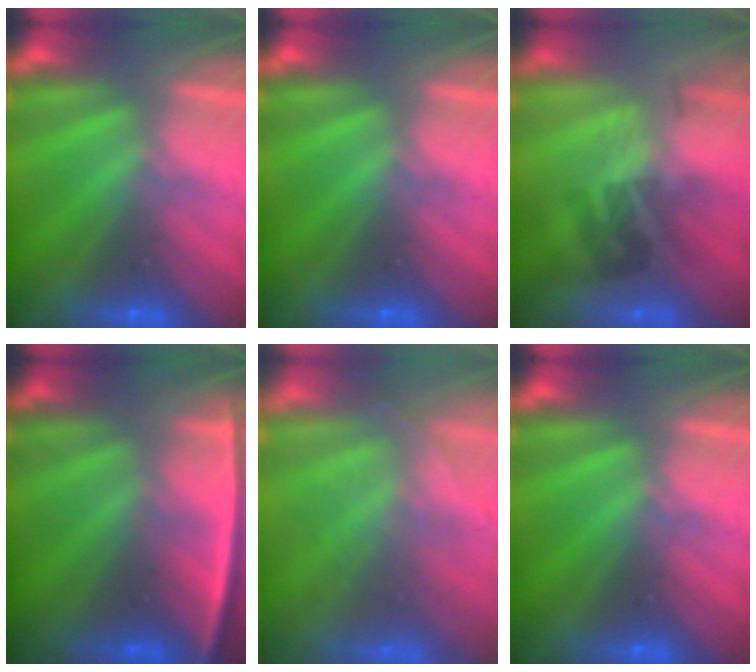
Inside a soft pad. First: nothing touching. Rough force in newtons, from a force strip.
{"total": 0.0}
{"total": 2.2}
{"total": 2.4}
{"total": 1.7}
{"total": 0.0}